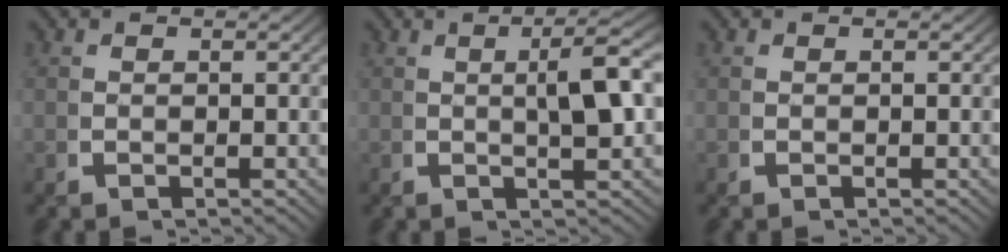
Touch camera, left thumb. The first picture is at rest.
{"total": 4.9, "force": [0.7, 1.1, 4.7], "torque": [-0.076, 0.008, 0.010]}
{"total": 0.0}